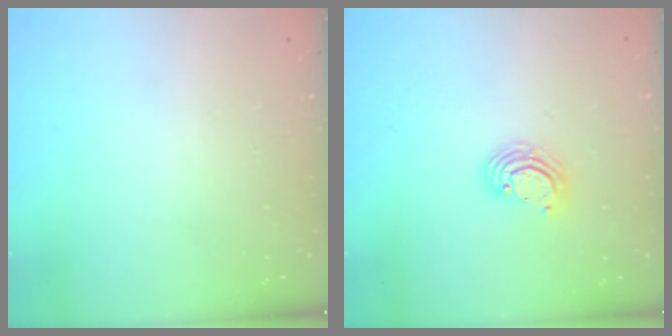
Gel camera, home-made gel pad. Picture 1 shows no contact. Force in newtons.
{"total": 3.6, "press": 3.6, "slide": 0.2}